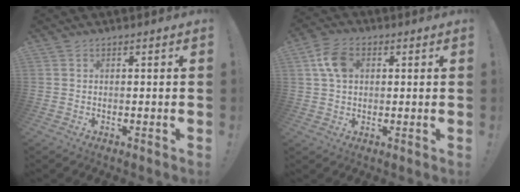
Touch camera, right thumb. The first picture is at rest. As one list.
[{"total": 8.3, "force": [2.2, 5.8, 5.6], "torque": [-0.107, 0.013, 0.046]}]